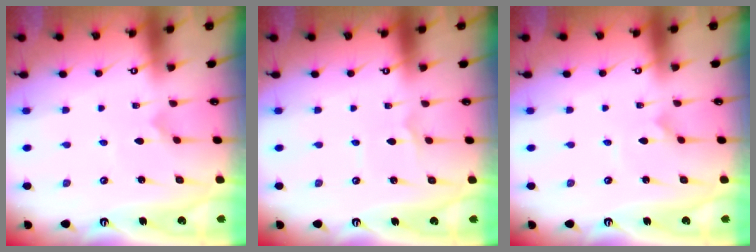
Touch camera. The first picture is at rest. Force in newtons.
{"total": 1.1, "press": 1.1, "slide": 0.1}
{"total": 0.6, "press": 0.6, "slide": 0.1}